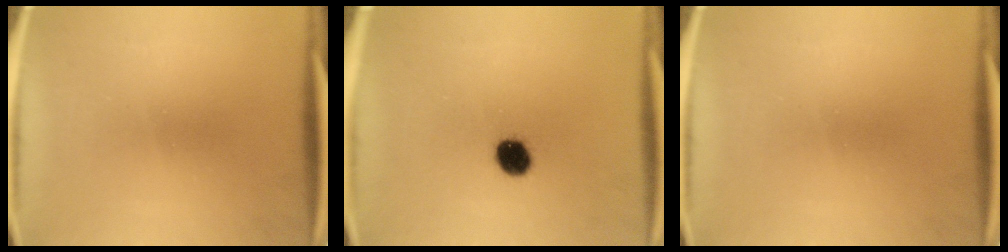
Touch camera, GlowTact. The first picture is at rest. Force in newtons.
{"total": 5.9}
{"total": 0.0}